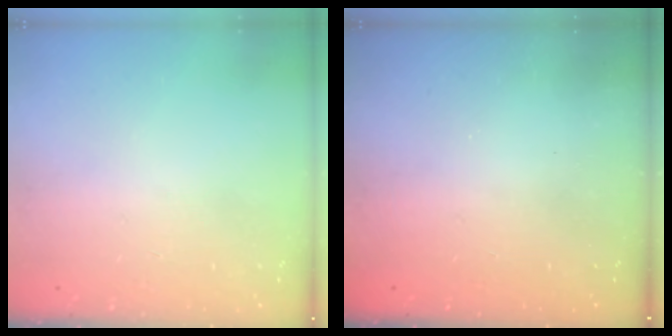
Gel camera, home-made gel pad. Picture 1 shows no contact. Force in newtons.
{"total": 2.6, "press": 2.4, "slide": 0.8}